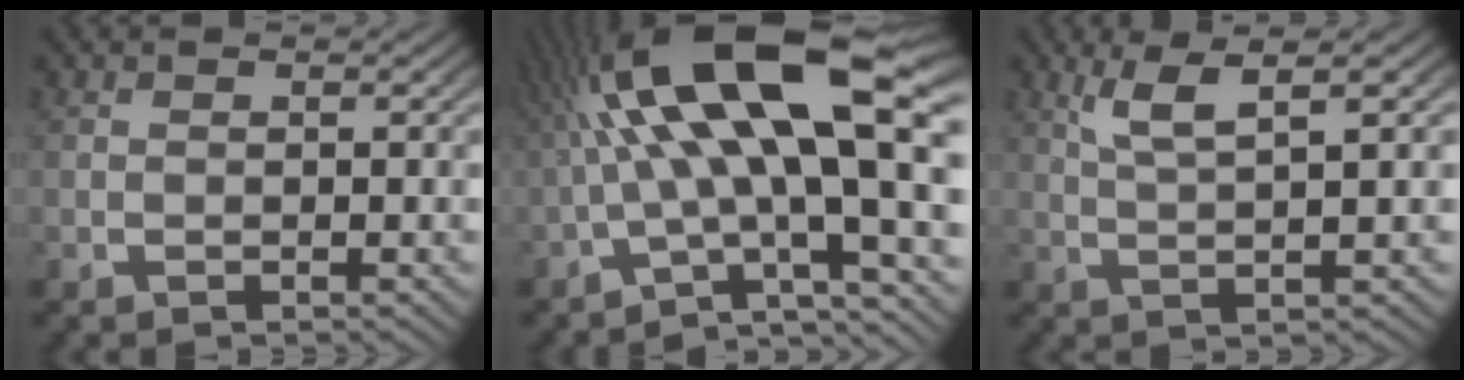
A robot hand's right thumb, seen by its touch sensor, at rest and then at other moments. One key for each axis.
{"total": 12.9, "fx": 0.5, "fy": 6.8, "fz": 11.0, "tx": -0.221, "ty": -0.026, "tz": 0.020}
{"total": 4.1, "fx": 2.3, "fy": 0.8, "fz": 3.2, "tx": -0.062, "ty": 0.007, "tz": 0.045}